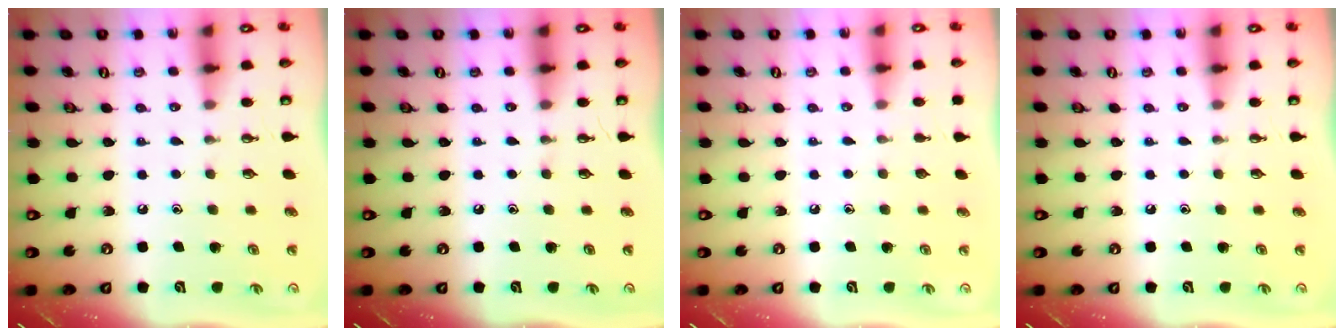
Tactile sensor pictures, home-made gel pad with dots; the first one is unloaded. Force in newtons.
{"total": 0.0}
{"total": 0.0}
{"total": 0.0}